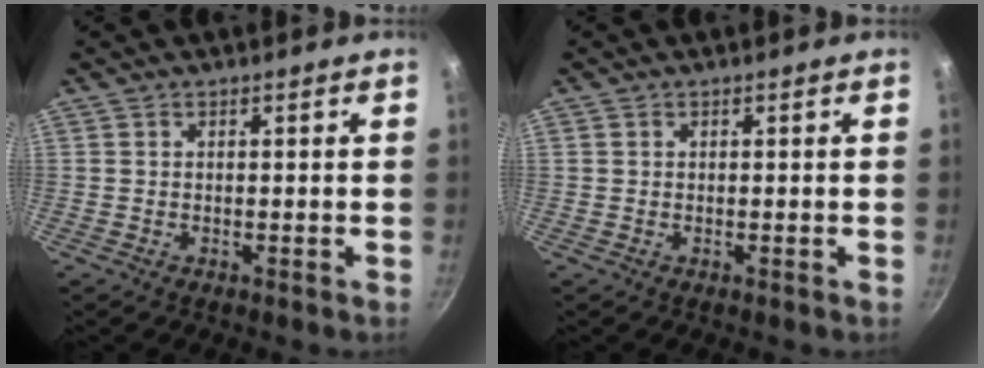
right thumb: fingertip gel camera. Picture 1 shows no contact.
{"total": 0.0}